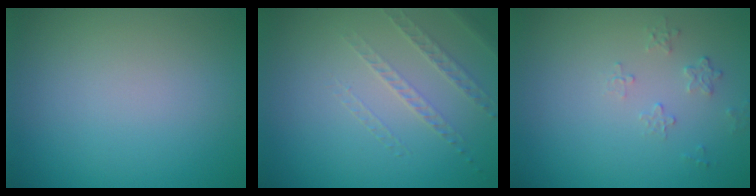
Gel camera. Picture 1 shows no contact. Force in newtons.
{"total": 1.4, "press": 1.0, "slide": 0.9}
{"total": 1.2, "press": 0.8, "slide": 0.9}